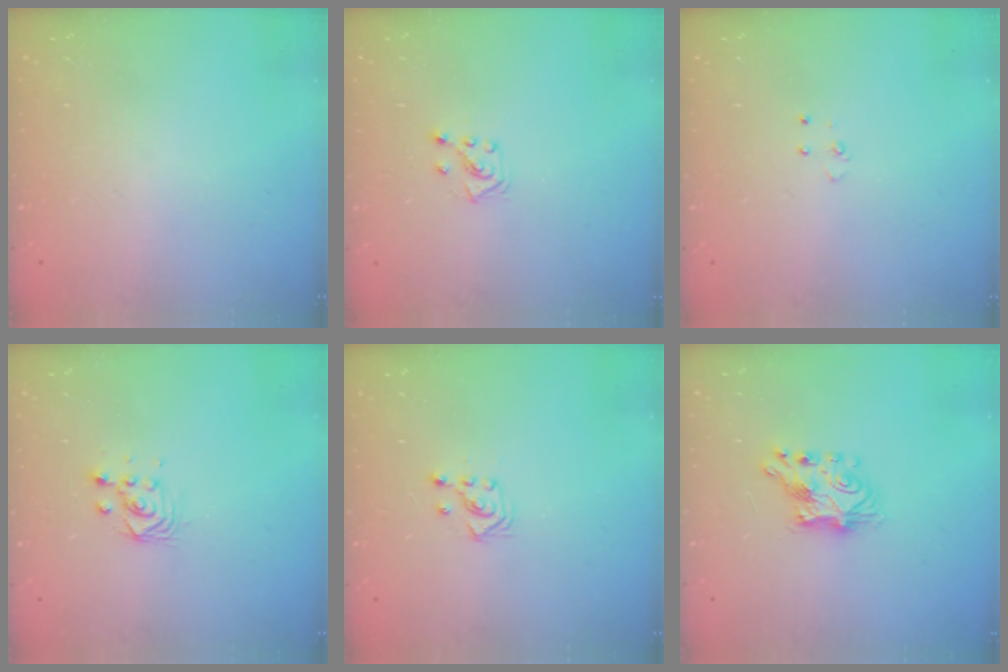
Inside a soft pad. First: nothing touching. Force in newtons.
{"total": 4.4, "press": 4.3, "slide": 0.6}
{"total": 3.2, "press": 3.2, "slide": 0.4}
{"total": 3.0, "press": 3.0, "slide": 0.1}
{"total": 3.0, "press": 2.8, "slide": 1.0}
{"total": 7.2, "press": 7.2, "slide": 0.4}